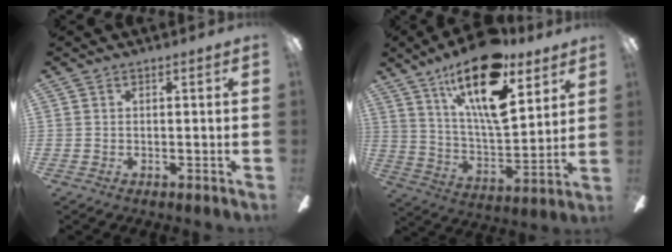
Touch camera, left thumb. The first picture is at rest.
{"total": 21.9, "force": [13.5, 8.2, 15.2], "torque": [-0.263, -0.070, 0.223]}